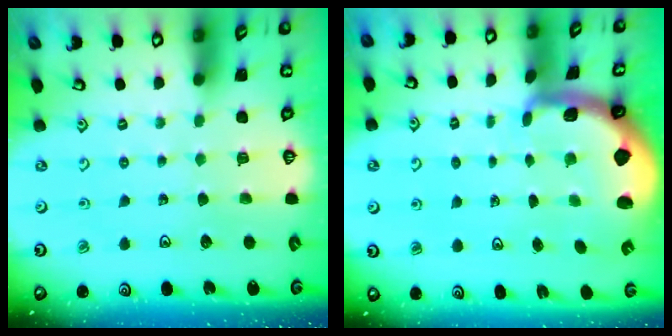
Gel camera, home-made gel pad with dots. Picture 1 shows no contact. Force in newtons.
{"total": 1.9, "press": 1.8, "slide": 0.4}